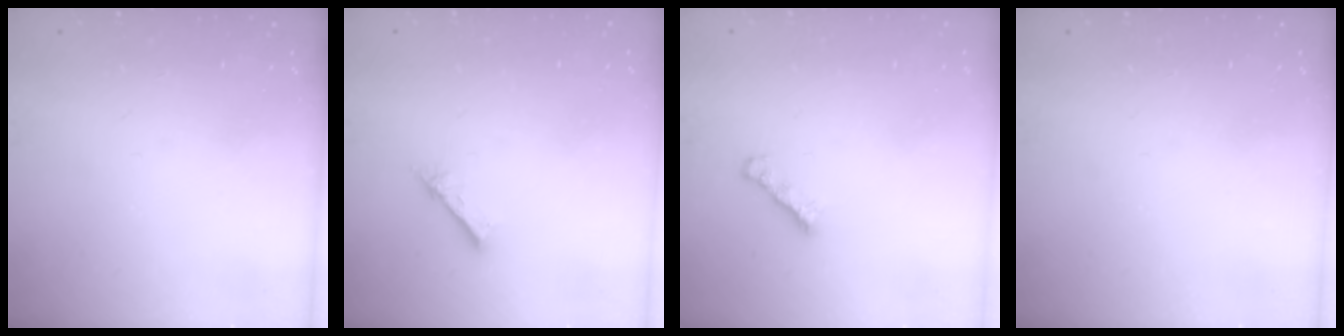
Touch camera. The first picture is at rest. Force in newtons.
{"total": 2.1, "press": 2.1, "slide": 0.2}
{"total": 1.6, "press": 1.4, "slide": 0.6}
{"total": 0.0}